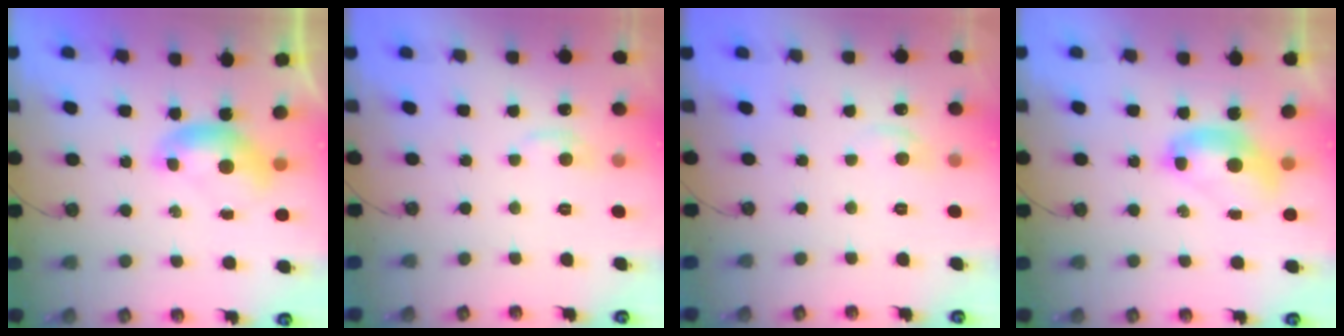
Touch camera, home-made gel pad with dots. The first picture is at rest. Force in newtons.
{"total": 1.0, "press": 0.4, "slide": 0.9}
{"total": 1.3, "press": 1.0, "slide": 0.7}
{"total": 2.7, "press": 2.7, "slide": 0.1}